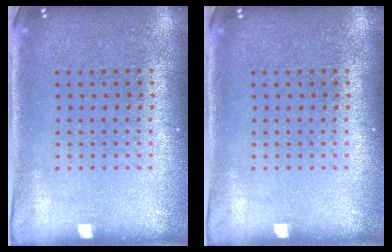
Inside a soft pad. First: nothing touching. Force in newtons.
{"total": 0.0}